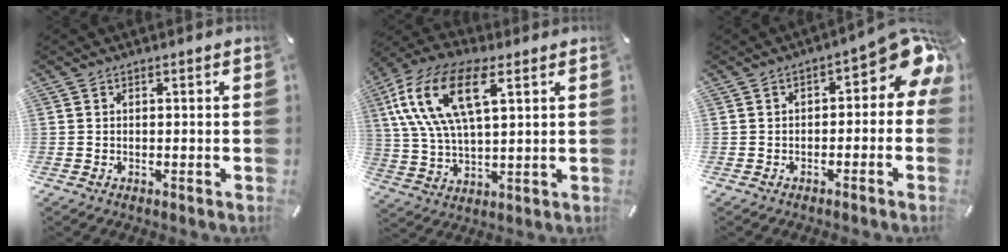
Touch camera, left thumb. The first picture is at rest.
{"total": 16.8, "force": [7.4, 7.3, 13.2], "torque": [-0.304, -0.008, 0.125]}
{"total": 9.1, "force": [2.6, 4.2, 7.6], "torque": [-0.095, -0.026, 0.043]}